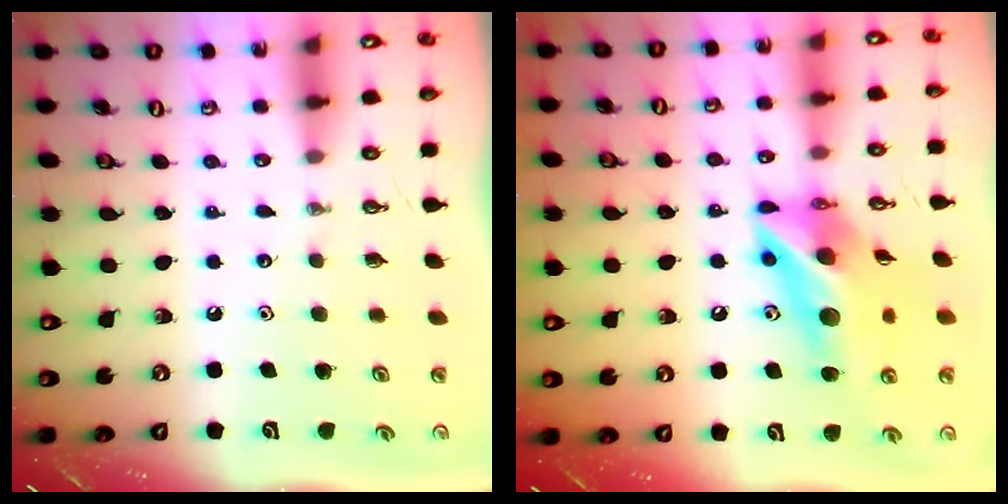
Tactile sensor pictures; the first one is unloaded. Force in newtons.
{"total": 15.5, "press": 15.4, "slide": 1.7}